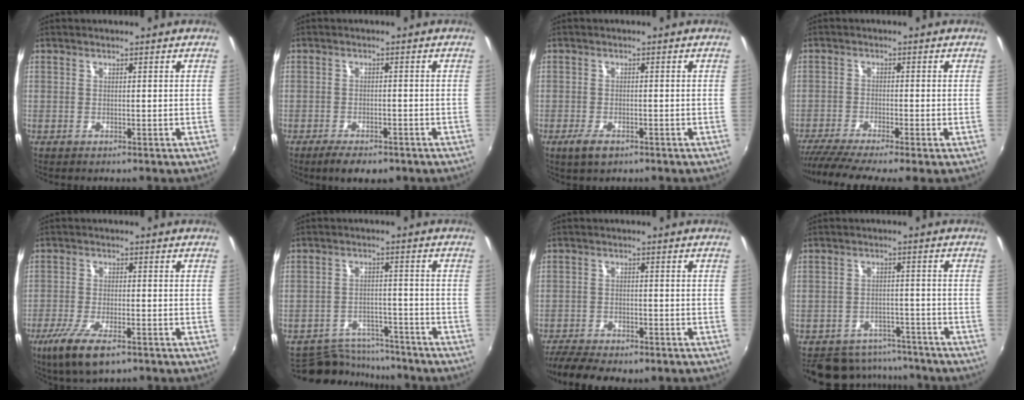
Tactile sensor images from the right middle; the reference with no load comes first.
{"total": 5.8, "force": [-4.3, 2.1, 3.4], "torque": [-0.077, -0.015, -0.068]}
{"total": 3.4, "force": [-2.2, 1.4, 2.2], "torque": [-0.053, -0.008, -0.041]}
{"total": 7.7, "force": [-6.3, -0.5, 4.4], "torque": [-0.102, -0.032, -0.112]}
{"total": 9.6, "force": [-5.9, 3.0, 7.0], "torque": [-0.161, -0.035, -0.108]}
{"total": 11.2, "force": [-10.3, 3.8, 2.1], "torque": [-0.060, 0.014, -0.150]}
{"total": 9.8, "force": [-8.0, 3.0, 4.7], "torque": [-0.121, -0.031, -0.134]}
{"total": 12.7, "force": [-11.1, 5.5, 3.0], "torque": [-0.077, 0.017, -0.147]}